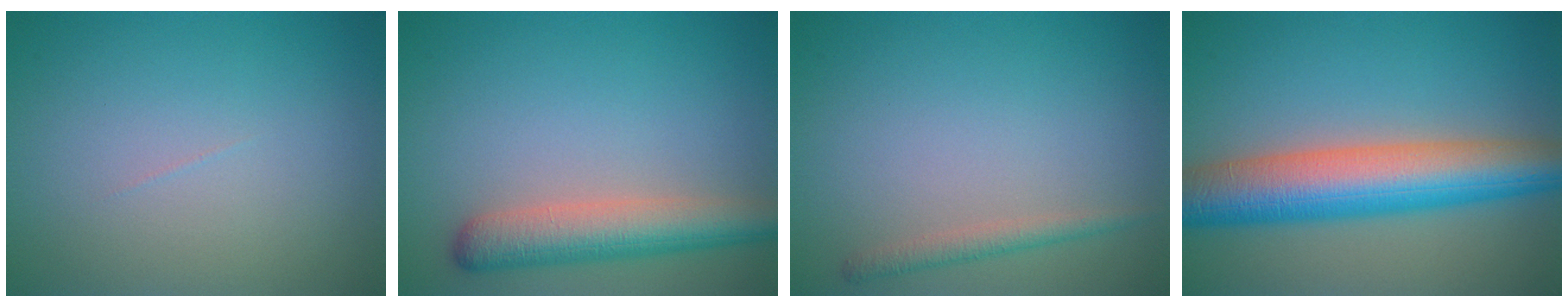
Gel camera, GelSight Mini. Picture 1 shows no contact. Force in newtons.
{"total": 5.1, "press": 5.1, "slide": 0.3}
{"total": 1.5, "press": 1.5, "slide": 0.1}
{"total": 9.8, "press": 9.8, "slide": 0.0}